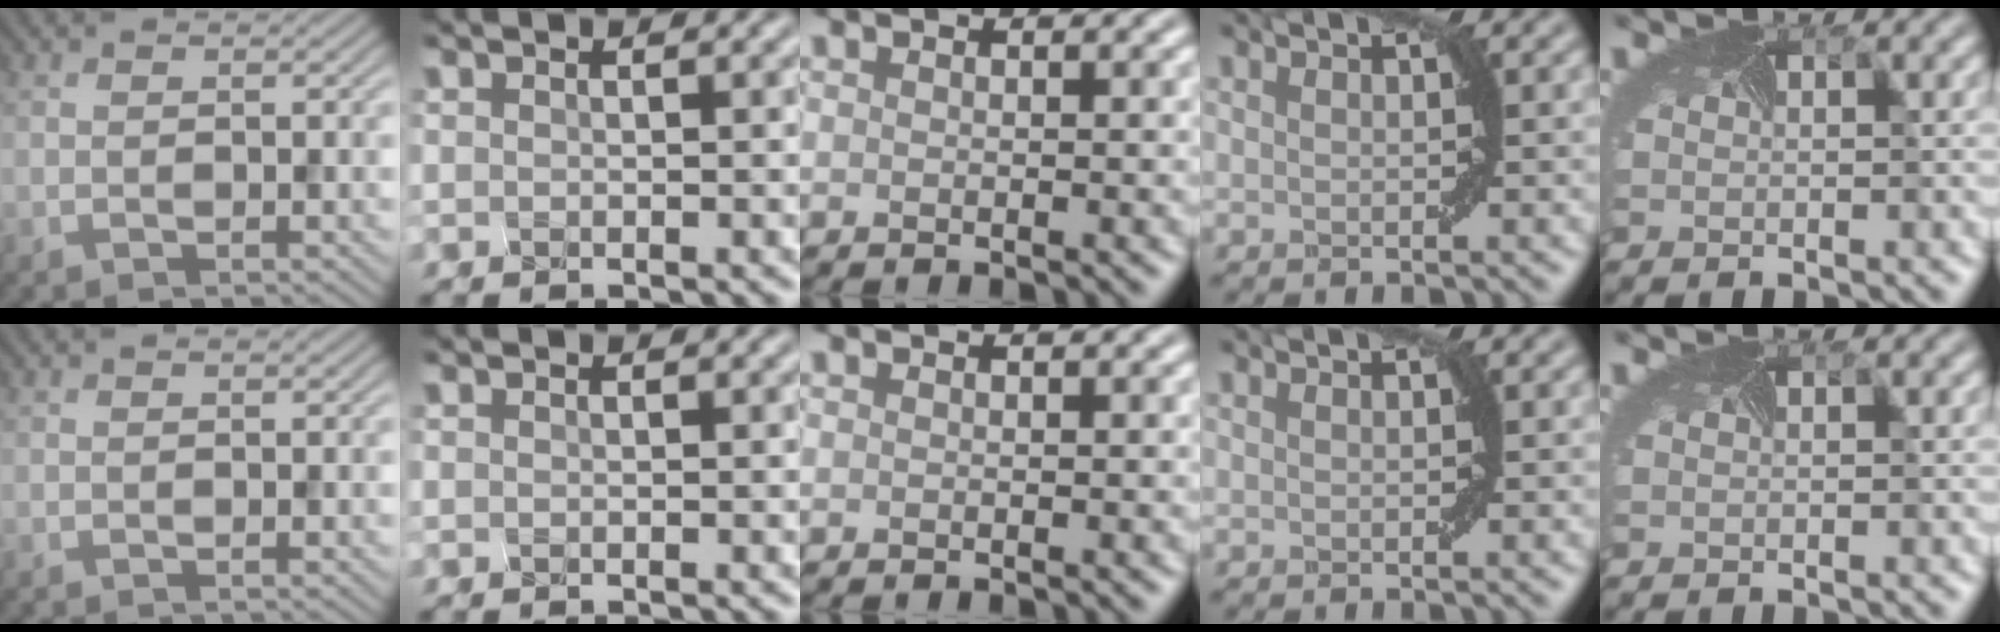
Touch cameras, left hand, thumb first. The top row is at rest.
{}